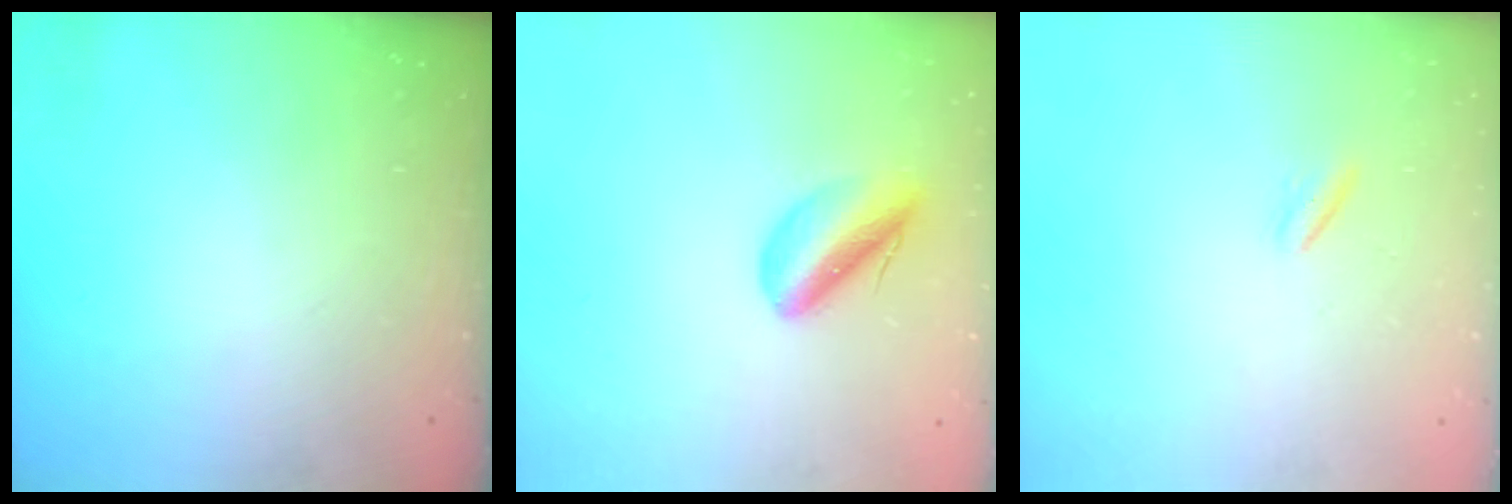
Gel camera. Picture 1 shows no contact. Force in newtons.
{"total": 8.7, "press": 8.5, "slide": 2.1}
{"total": 2.1, "press": 2.0, "slide": 0.8}